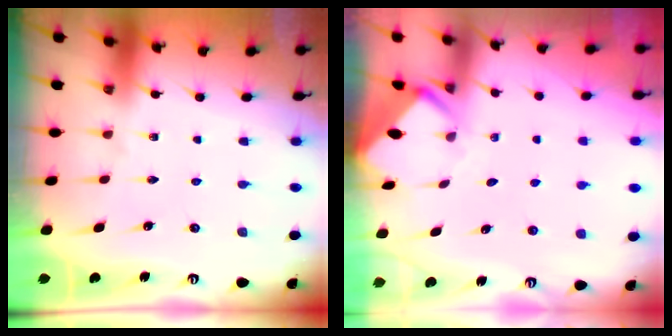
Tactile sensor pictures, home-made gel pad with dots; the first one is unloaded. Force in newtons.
{"total": 3.0, "press": 3.0, "slide": 0.1}